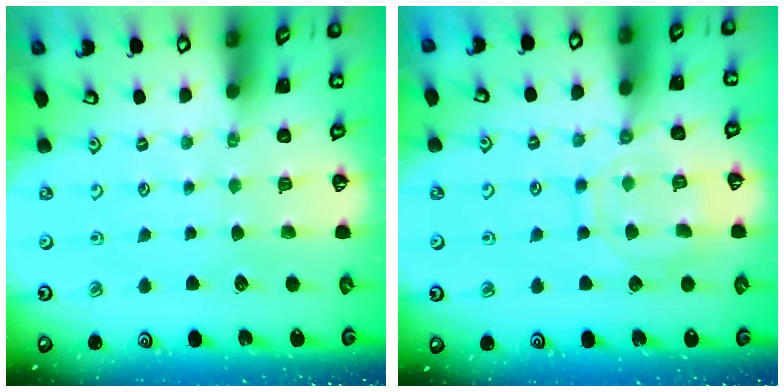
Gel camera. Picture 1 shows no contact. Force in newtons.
{"total": 10.9, "press": 10.9, "slide": 0.9}